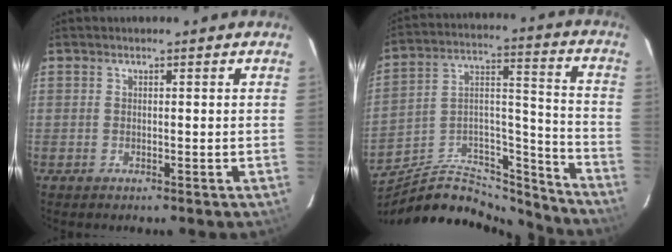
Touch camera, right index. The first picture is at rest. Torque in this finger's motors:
{"motor_torque": [0.09, -0.72, -0.61, -0.21]}